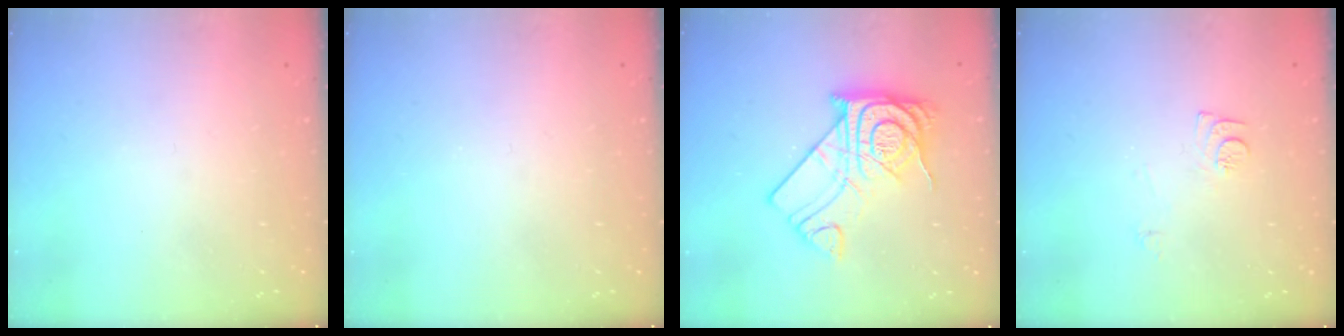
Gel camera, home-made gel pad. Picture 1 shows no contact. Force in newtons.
{"total": 0.0}
{"total": 15.9, "press": 15.9, "slide": 1.4}
{"total": 7.7, "press": 7.7, "slide": 0.8}